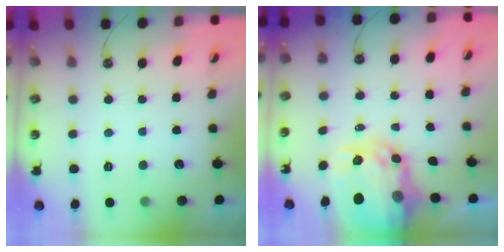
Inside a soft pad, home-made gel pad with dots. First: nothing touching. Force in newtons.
{"total": 9.1, "press": 9.0, "slide": 0.8}